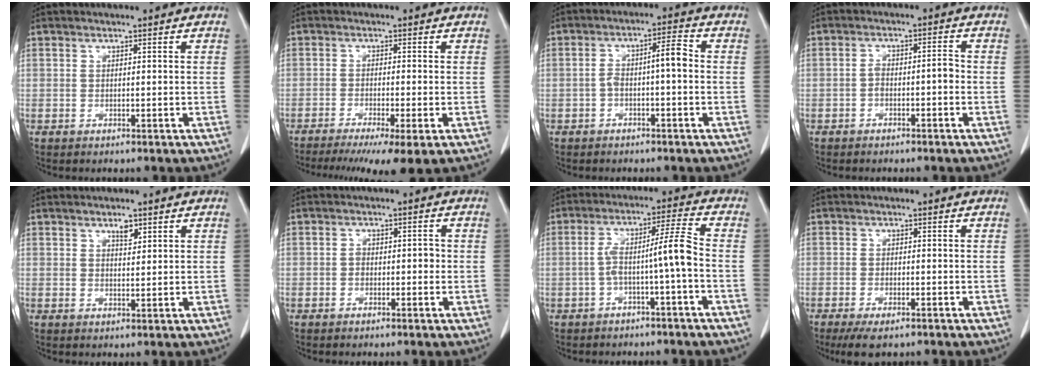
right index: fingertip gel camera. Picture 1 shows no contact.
{"total": 9.7, "force": [-6.8, 0.3, 6.9], "torque": [-0.098, -0.019, -0.106]}
{"total": 4.6, "force": [-0.6, 0.9, 4.5], "torque": [-0.076, 0.026, -0.005]}
{"total": 2.8, "force": [-1.1, 0.9, 2.3], "torque": [-0.038, 0.015, -0.014]}
{"total": 2.0, "force": [1.3, 0.7, 1.3], "torque": [-0.021, -0.003, 0.022]}
{"total": 1.8, "force": [-0.5, 1.2, 1.3], "torque": [-0.013, 0.007, -0.006]}
{"total": 6.7, "force": [-1.9, -0.7, 6.4], "torque": [-0.115, 0.032, -0.026]}
{"total": 5.1, "force": [-3.7, 1.4, 3.1], "torque": [-0.050, -0.010, -0.059]}